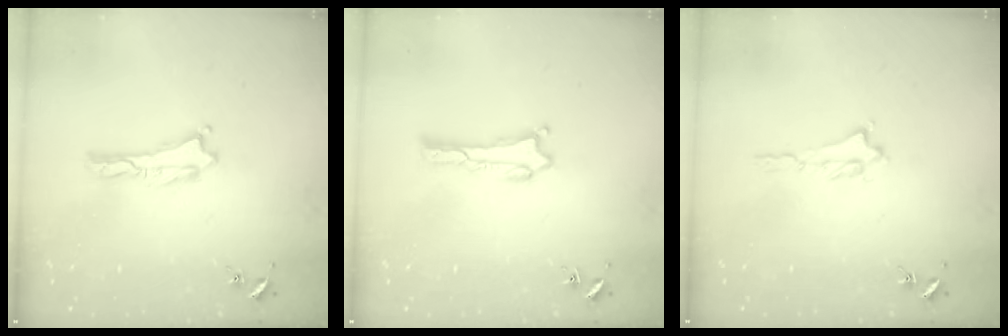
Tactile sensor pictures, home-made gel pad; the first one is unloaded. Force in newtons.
{"total": 0.0}
{"total": 1.2, "press": 1.2, "slide": 0.3}